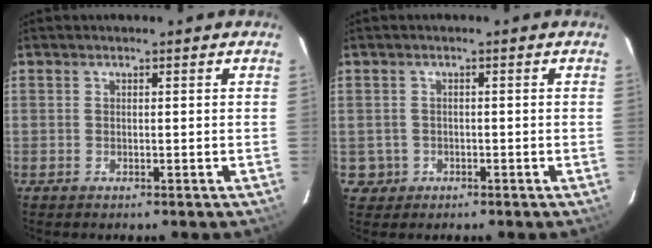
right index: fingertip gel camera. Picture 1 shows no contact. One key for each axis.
{"total": 2.9, "fx": -0.7, "fy": 2.8, "fz": 0.1, "tx": -0.006, "ty": 0.011, "tz": -0.004}